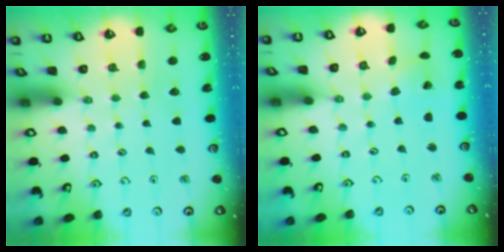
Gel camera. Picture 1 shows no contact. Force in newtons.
{"total": 1.3, "press": 1.2, "slide": 0.2}